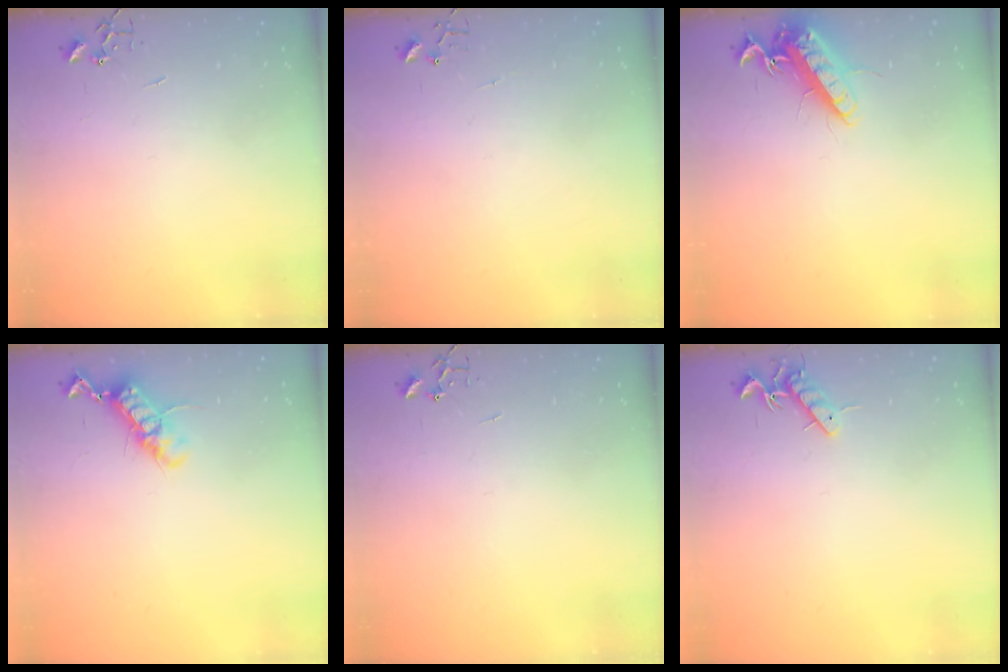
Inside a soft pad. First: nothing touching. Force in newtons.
{"total": 5.0, "press": 5.0, "slide": 0.4}
{"total": 14.3, "press": 14.1, "slide": 2.1}
{"total": 11.7, "press": 11.7, "slide": 0.9}
{"total": 0.0}
{"total": 7.6, "press": 7.5, "slide": 0.8}